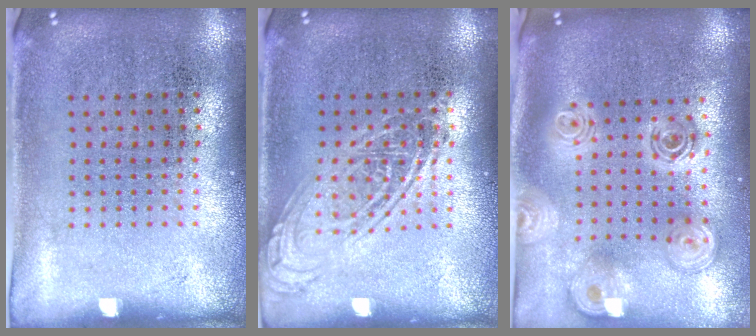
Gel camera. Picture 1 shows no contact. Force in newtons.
{"total": 2.6, "press": 2.6, "slide": 0.3}
{"total": 2.6, "press": 1.9, "slide": 1.8}